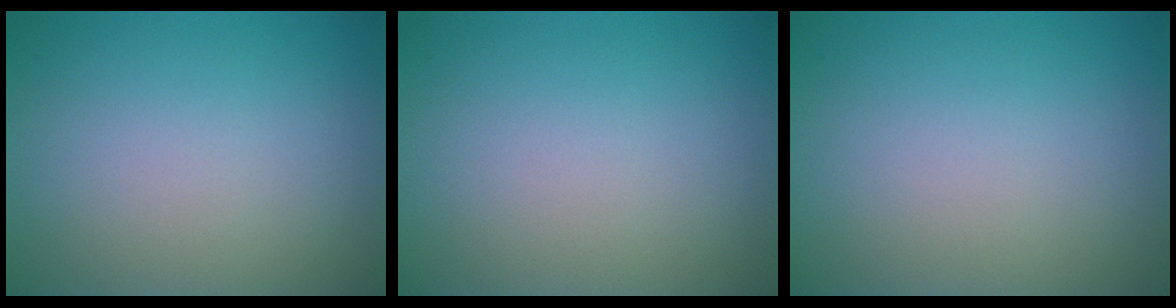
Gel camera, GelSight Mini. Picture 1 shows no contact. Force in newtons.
{"total": 0.0}
{"total": 0.0}